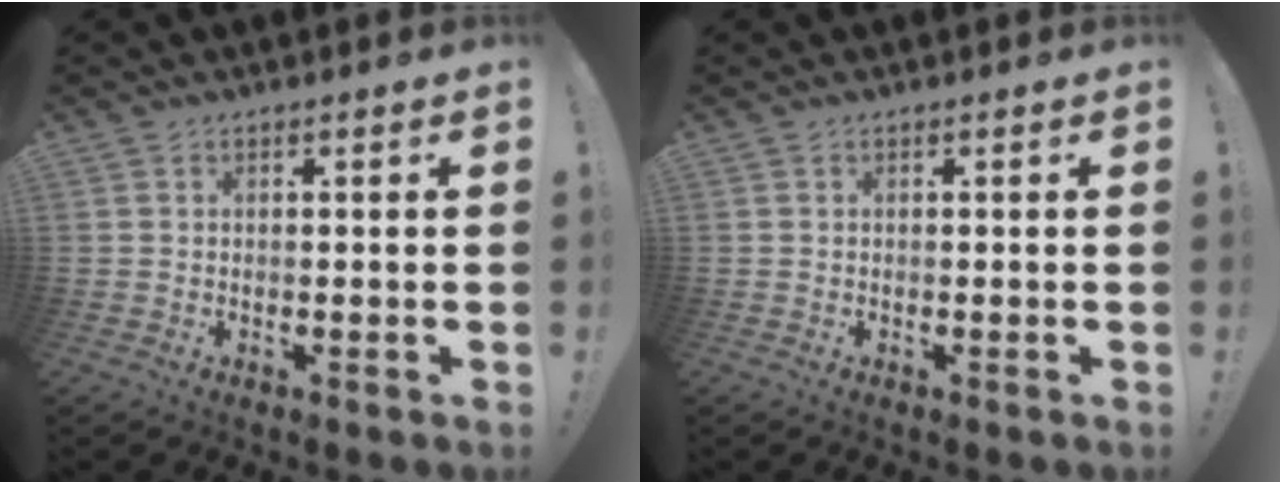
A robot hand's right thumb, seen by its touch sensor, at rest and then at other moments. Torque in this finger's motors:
{"motor_torque": [0.00, 0.00, 0.00, 0.00, 0.00]}